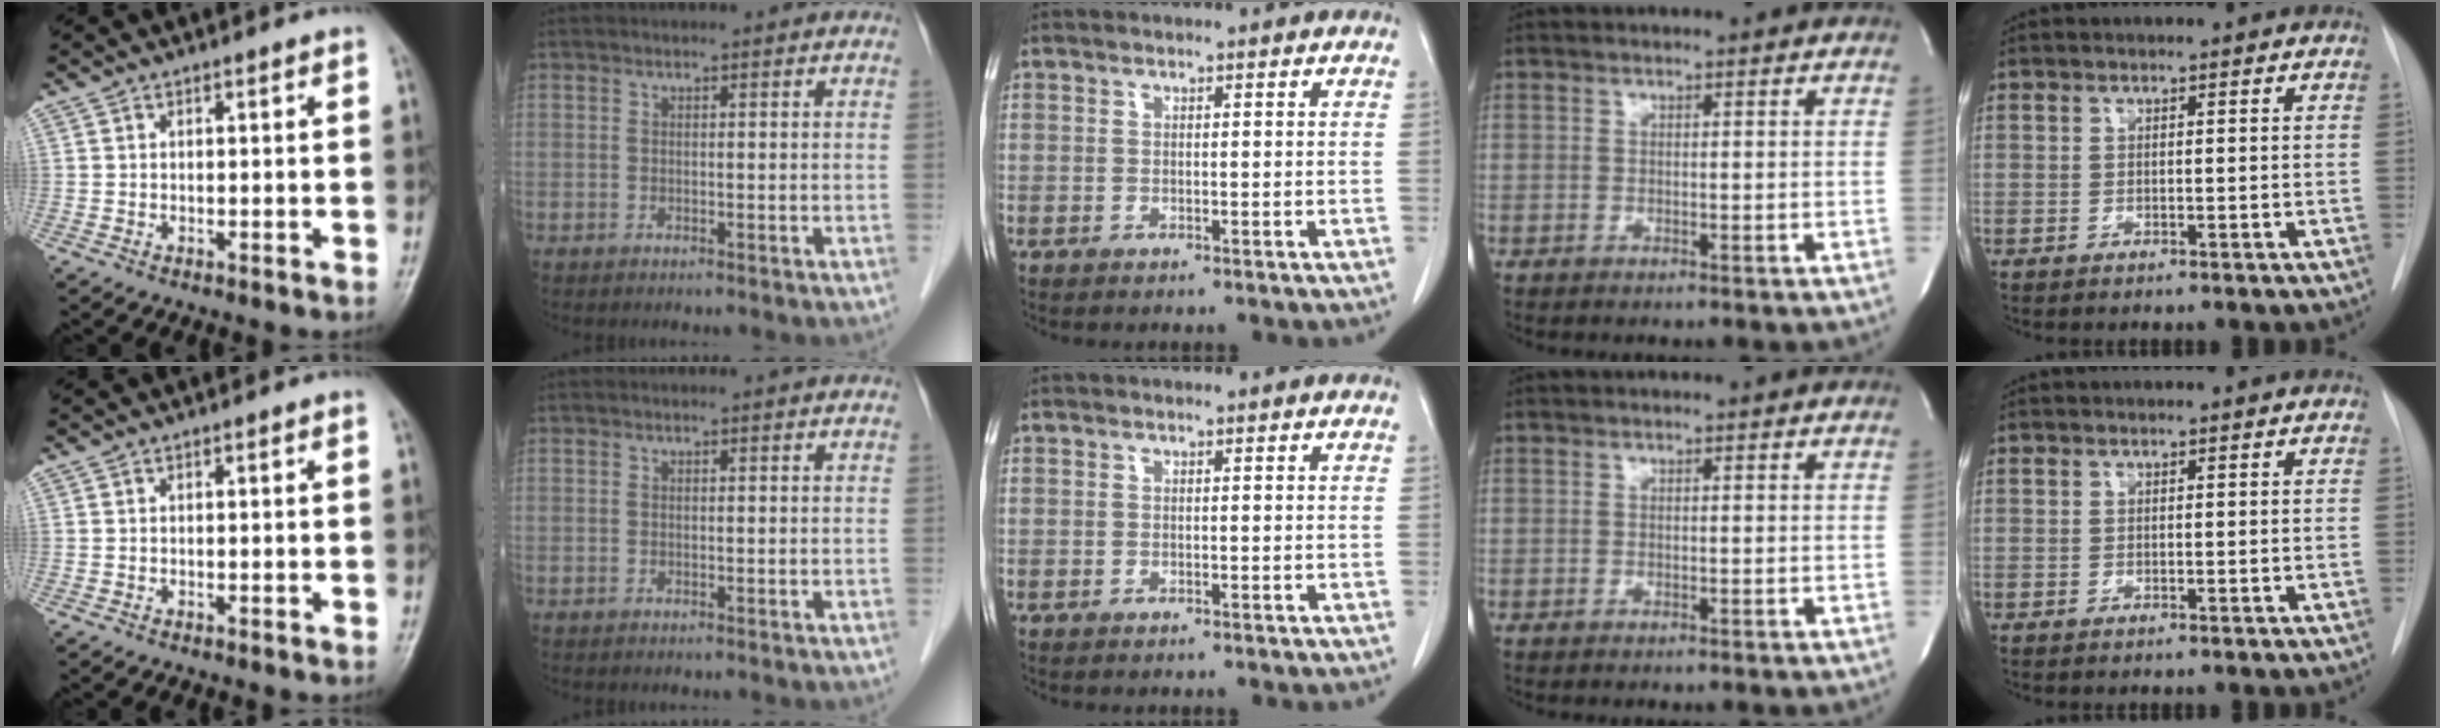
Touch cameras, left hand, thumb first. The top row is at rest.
{}